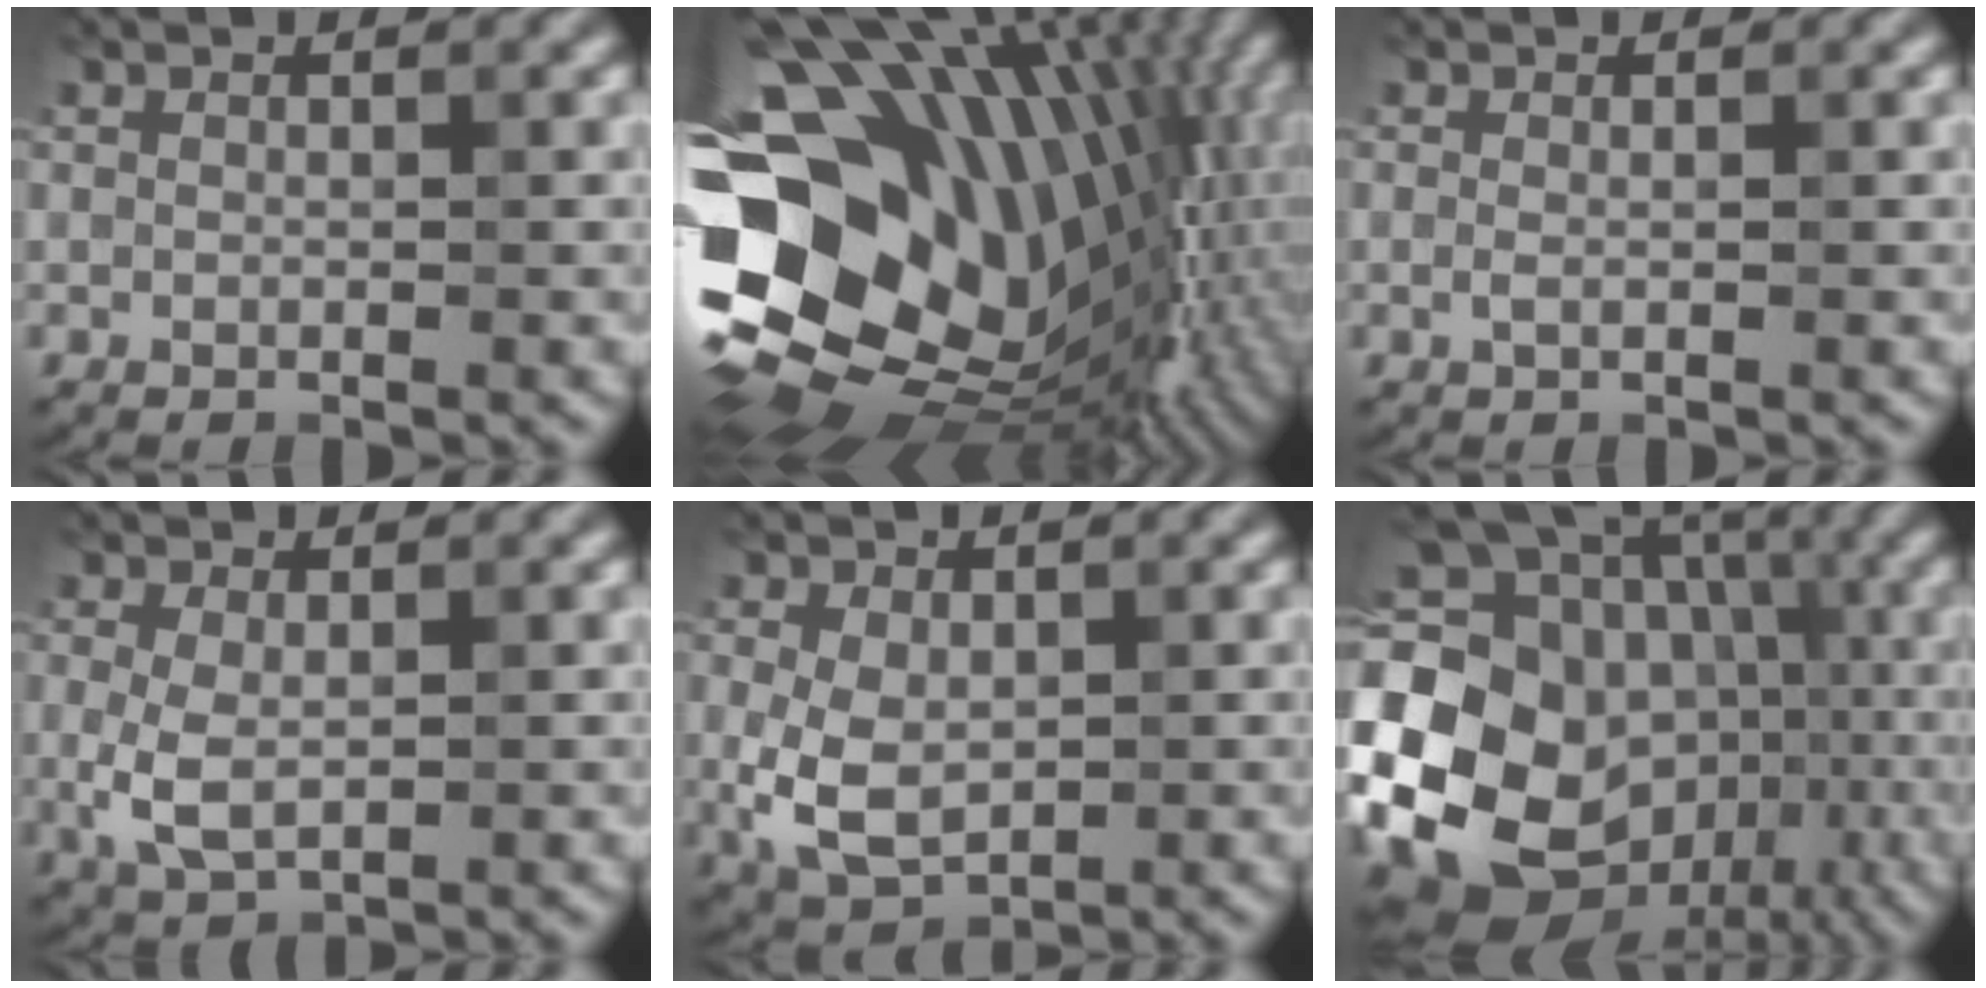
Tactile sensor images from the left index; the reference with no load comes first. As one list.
[{"total": 19.4, "force": [0.1, 13.6, 13.9], "torque": [-0.264, -0.039, 0.029]}, {"total": 0.6, "force": [0.0, 0.2, 0.6], "torque": [-0.013, -0.002, -0.001]}, {"total": 3.4, "force": [-0.2, 2.0, 2.8], "torque": [-0.067, -0.003, 0.000]}, {"total": 5.1, "force": [-0.3, 3.5, 3.7], "torque": [-0.085, -0.007, -0.003]}, {"total": 23.1, "force": [-4.8, 19.6, 11.2], "torque": [-0.222, -0.006, -0.103]}]